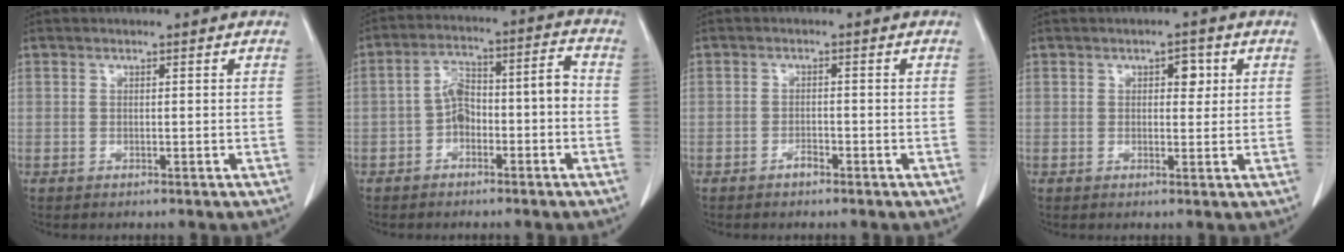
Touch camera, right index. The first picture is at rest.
{"total": 7.5, "force": [-2.0, 3.0, 6.6], "torque": [-0.117, 0.044, -0.032]}
{"total": 1.4, "force": [-1.1, 0.4, 0.7], "torque": [-0.016, 0.000, -0.017]}
{"total": 2.6, "force": [0.9, 1.4, 2.0], "torque": [-0.024, 0.005, 0.010]}